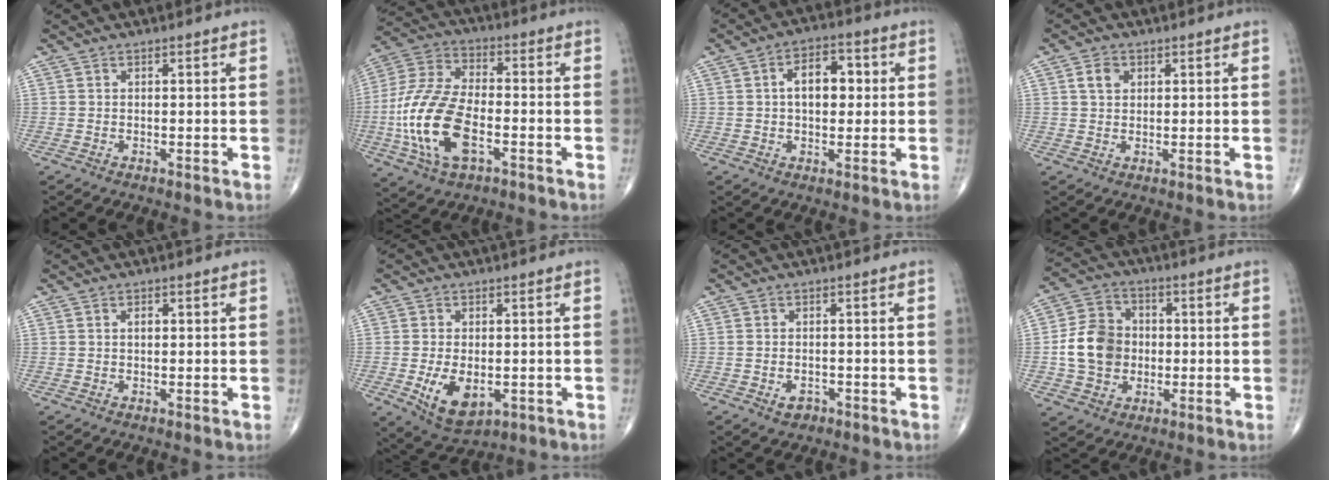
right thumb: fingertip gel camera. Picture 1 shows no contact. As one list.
[{"total": 17.7, "force": [-4.7, 9.0, 14.4], "torque": [-0.310, 0.020, -0.088]}, {"total": 8.2, "force": [1.1, 5.0, 6.4], "torque": [-0.078, 0.017, 0.011]}, {"total": 3.1, "force": [1.1, 2.3, 1.8], "torque": [-0.025, 0.001, 0.021]}, {"total": 1.1, "force": [0.2, 0.7, 0.9], "torque": [-0.012, 0.002, 0.002]}, {"total": 9.0, "force": [-2.1, 5.2, 7.0], "torque": [-0.111, -0.010, -0.021]}, {"total": 2.5, "force": [-1.3, 1.7, 1.3], "torque": [-0.018, 0.006, -0.016]}, {"total": 11.4, "force": [-0.8, 9.5, 6.3], "torque": [-0.096, 0.019, -0.018]}]